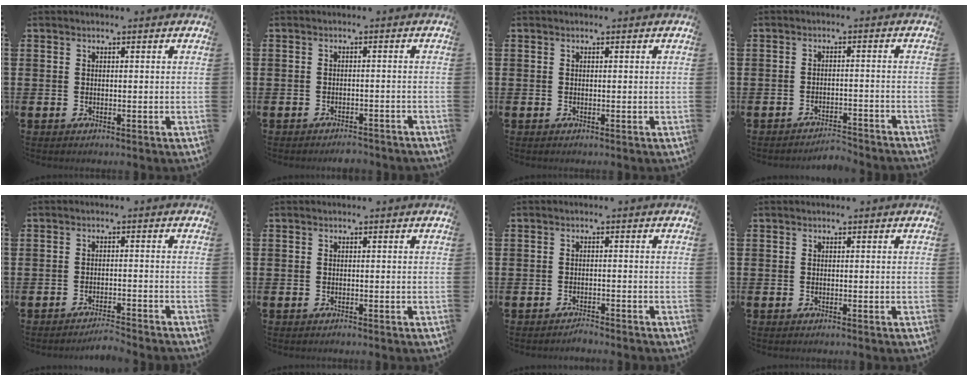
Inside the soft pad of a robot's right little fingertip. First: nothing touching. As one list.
[{"total": 1.7, "force": [-1.7, 0.0, 0.0], "torque": [-0.006, 0.002, -0.034]}, {"total": 0.0}, {"total": 2.5, "force": [-2.5, -0.1, 0.0], "torque": [-0.006, 0.003, -0.054]}, {"total": 2.2, "force": [-2.1, -0.2, 0.4], "torque": [-0.009, 0.004, -0.043]}, {"total": 0.0}, {"total": 1.3, "force": [-1.3, 0.0, 0.1], "torque": [-0.005, 0.002, -0.027]}, {"total": 0.0}]